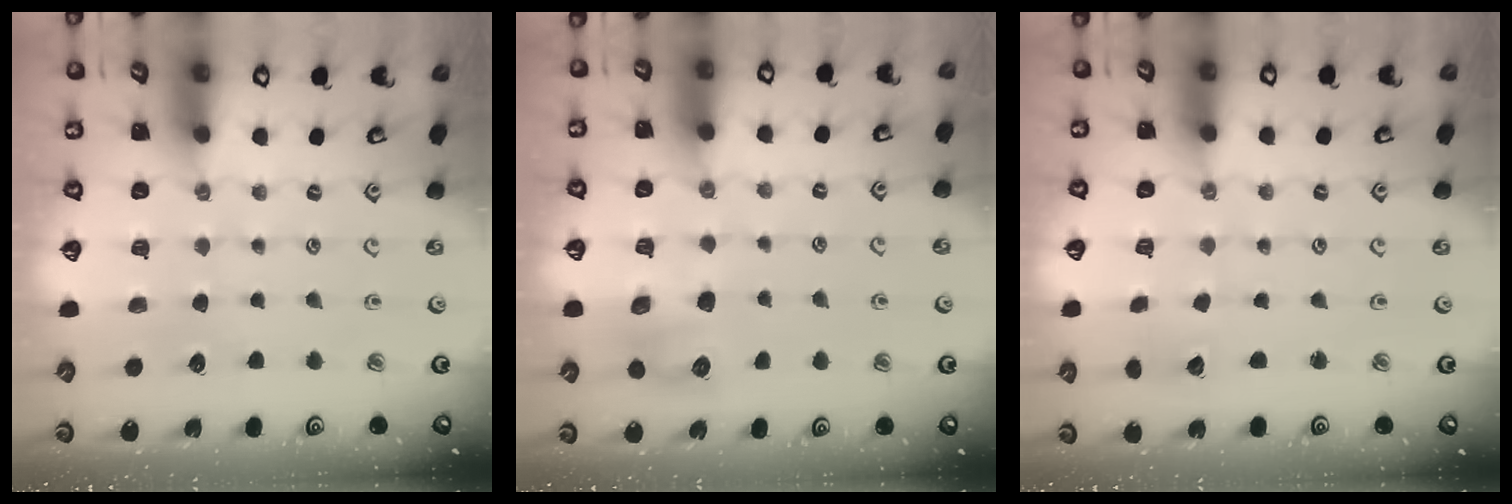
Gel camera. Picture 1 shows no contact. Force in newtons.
{"total": 8.1, "press": 8.1, "slide": 0.4}
{"total": 3.1, "press": 3.1, "slide": 0.4}